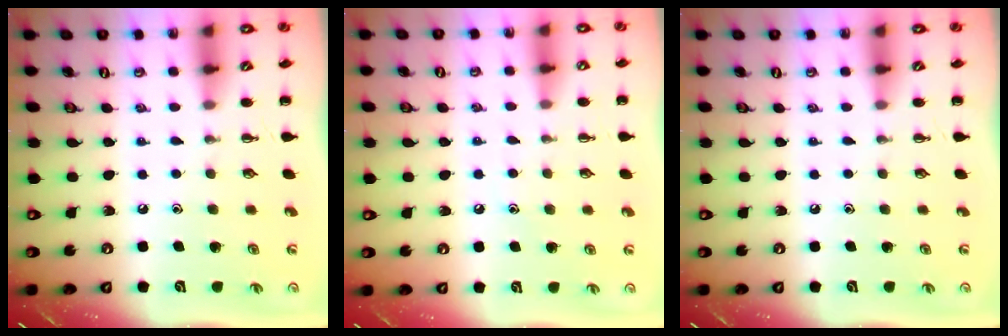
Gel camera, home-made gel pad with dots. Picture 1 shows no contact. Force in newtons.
{"total": 5.6, "press": 5.4, "slide": 1.6}
{"total": 0.0}